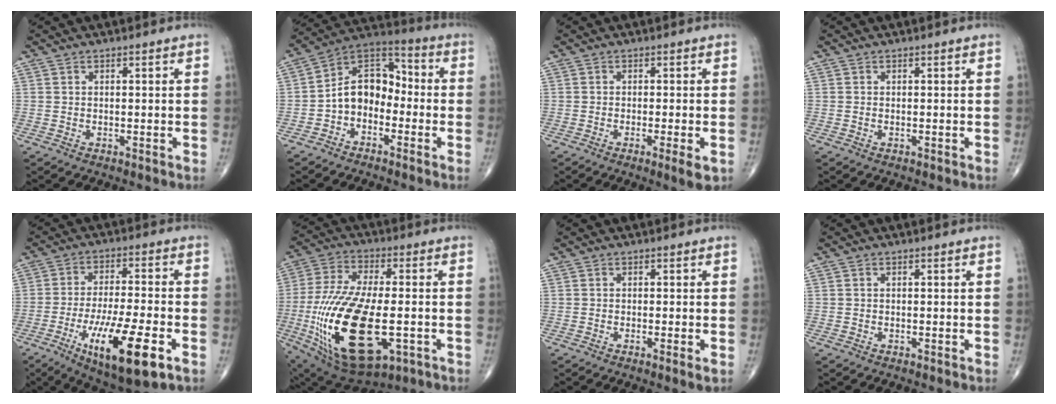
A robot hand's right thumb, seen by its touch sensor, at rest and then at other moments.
{"total": 10.7, "force": [-2.5, 7.7, 6.9], "torque": [-0.089, 0.055, -0.062]}
{"total": 3.6, "force": [-1.3, 0.4, 3.4], "torque": [-0.055, -0.009, -0.023]}
{"total": 0.0}
{"total": 17.1, "force": [-6.9, 4.5, 15.0], "torque": [-0.267, 0.007, -0.105]}
{"total": 26.7, "force": [-6.1, 12.2, 23.0], "torque": [-0.509, -0.018, -0.085]}
{"total": 1.7, "force": [-0.5, 0.0, 1.6], "torque": [-0.034, -0.007, -0.011]}
{"total": 0.0}